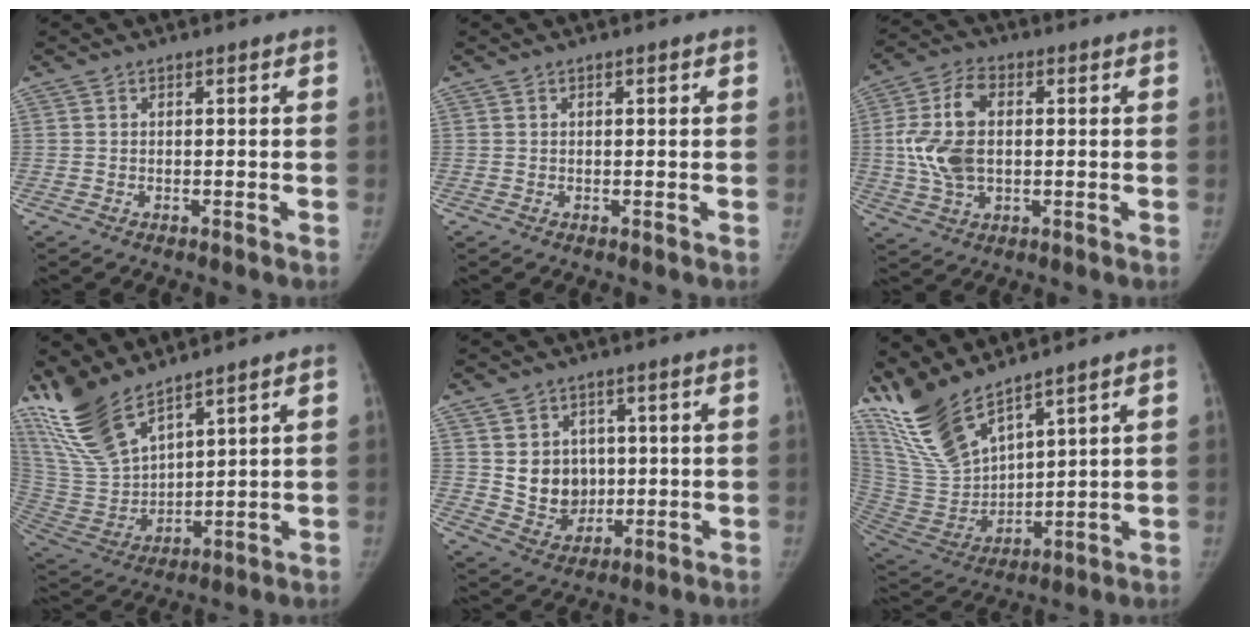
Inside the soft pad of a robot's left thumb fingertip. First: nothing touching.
{"total": 0.6, "force": [0.2, 0.2, 0.6], "torque": [-0.010, 0.003, 0.004]}
{"total": 11.5, "force": [0.7, 7.1, 9.1], "torque": [-0.183, 0.011, 0.017]}
{"total": 15.6, "force": [12.4, 5.0, 8.2], "torque": [-0.153, -0.059, 0.264]}
{"total": 9.2, "force": [1.3, 7.9, 4.5], "torque": [-0.031, -0.010, 0.040]}
{"total": 15.1, "force": [12.6, 3.8, 7.5], "torque": [-0.136, -0.064, 0.271]}